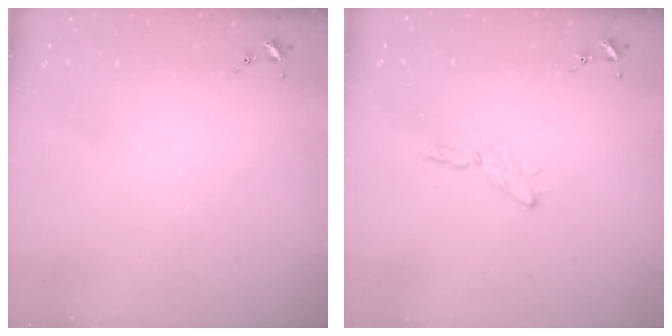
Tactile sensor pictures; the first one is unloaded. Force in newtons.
{"total": 3.9, "press": 3.8, "slide": 0.4}